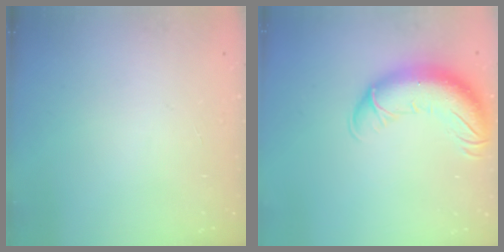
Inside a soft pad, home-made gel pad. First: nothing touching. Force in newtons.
{"total": 13.4, "press": 13.0, "slide": 3.1}